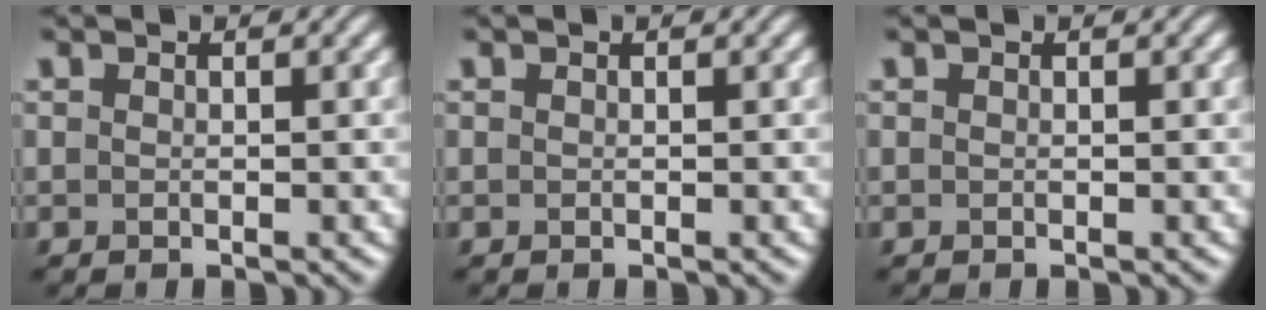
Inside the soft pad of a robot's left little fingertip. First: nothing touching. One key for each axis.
{"total": 0.0}
{"total": 0.0}